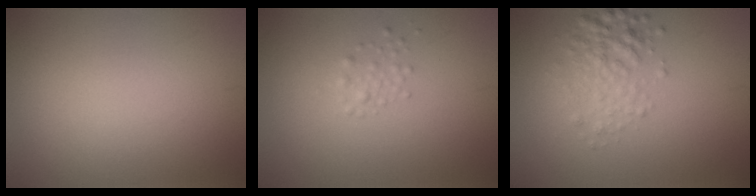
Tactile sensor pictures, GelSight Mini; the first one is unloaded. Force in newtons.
{"total": 1.1, "press": 1.1, "slide": 0.1}
{"total": 2.8, "press": 2.8, "slide": 0.0}